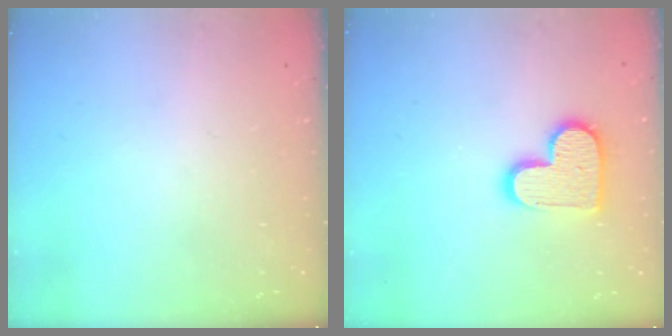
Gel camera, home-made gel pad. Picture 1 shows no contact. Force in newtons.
{"total": 12.8, "press": 12.7, "slide": 0.6}